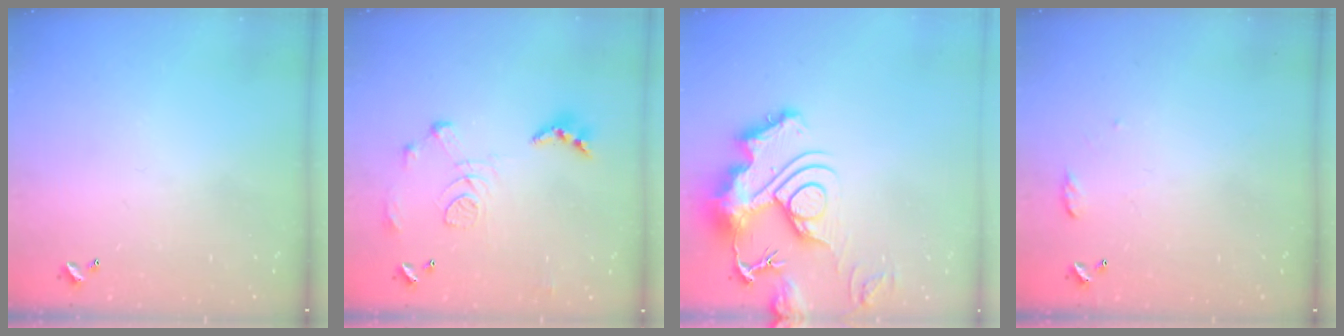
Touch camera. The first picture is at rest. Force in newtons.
{"total": 11.4, "press": 11.3, "slide": 1.0}
{"total": 17.0, "press": 16.9, "slide": 1.8}
{"total": 5.9, "press": 5.8, "slide": 0.7}